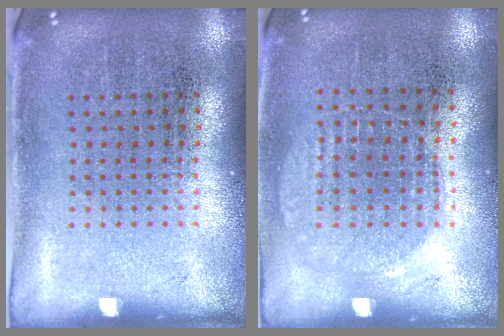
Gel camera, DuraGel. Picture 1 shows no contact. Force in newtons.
{"total": 0.9, "press": 0.8, "slide": 0.3}